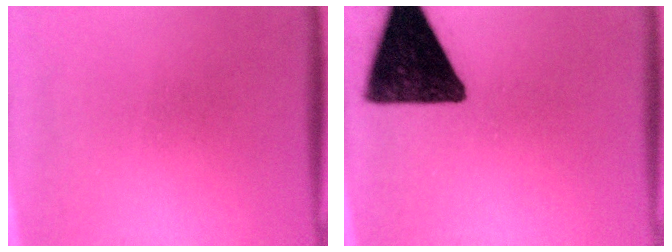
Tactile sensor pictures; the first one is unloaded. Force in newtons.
{"total": 16.7}